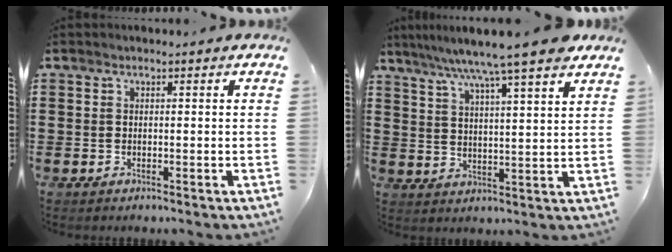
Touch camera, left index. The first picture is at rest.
{"total": 8.5, "force": [7.0, -0.5, 4.7], "torque": [-0.106, -0.031, 0.116]}